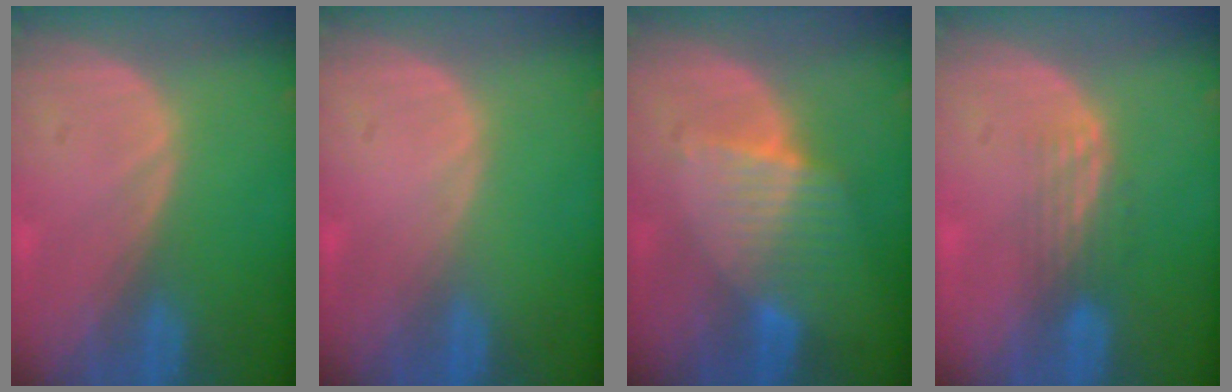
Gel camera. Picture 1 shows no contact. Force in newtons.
{"total": 0.0}
{"total": 6.8, "press": 6.0, "slide": 3.3}
{"total": 3.4, "press": 2.9, "slide": 1.8}